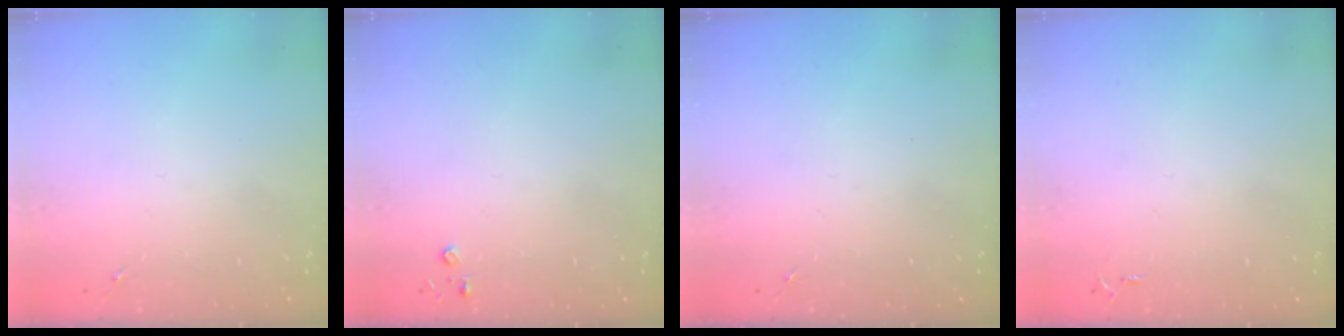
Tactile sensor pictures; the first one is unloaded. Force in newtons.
{"total": 2.8, "press": 2.8, "slide": 0.3}
{"total": 0.0}
{"total": 2.6, "press": 2.6, "slide": 0.4}